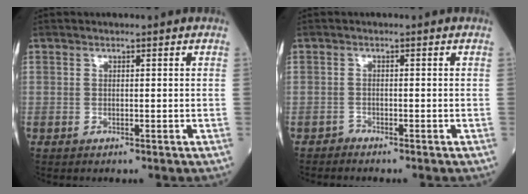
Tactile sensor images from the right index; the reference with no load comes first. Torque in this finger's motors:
{"motor_torque": [-0.05, 0.10, -0.09, -0.04]}